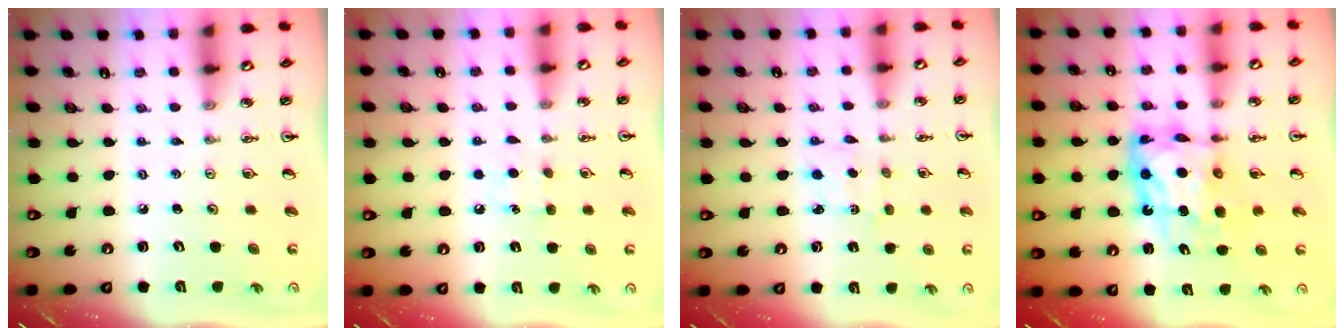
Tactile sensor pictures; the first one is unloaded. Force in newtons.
{"total": 6.8, "press": 6.8, "slide": 0.8}
{"total": 2.3, "press": 2.1, "slide": 0.7}
{"total": 12.2, "press": 12.1, "slide": 1.2}